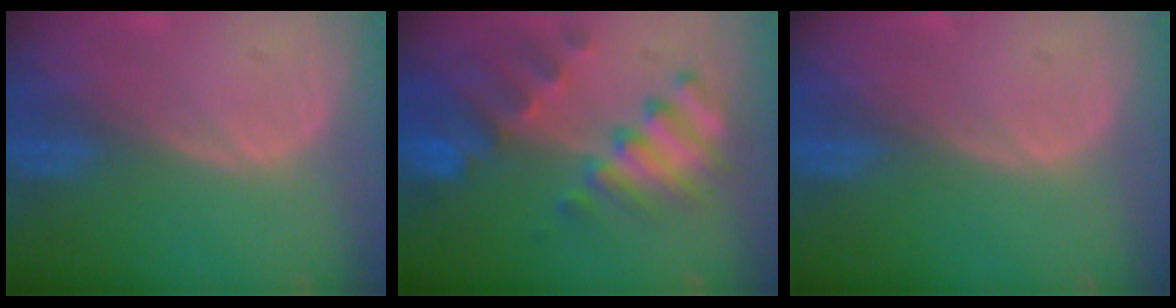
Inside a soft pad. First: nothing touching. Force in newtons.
{"total": 9.8, "press": 8.7, "slide": 4.7}
{"total": 0.0}